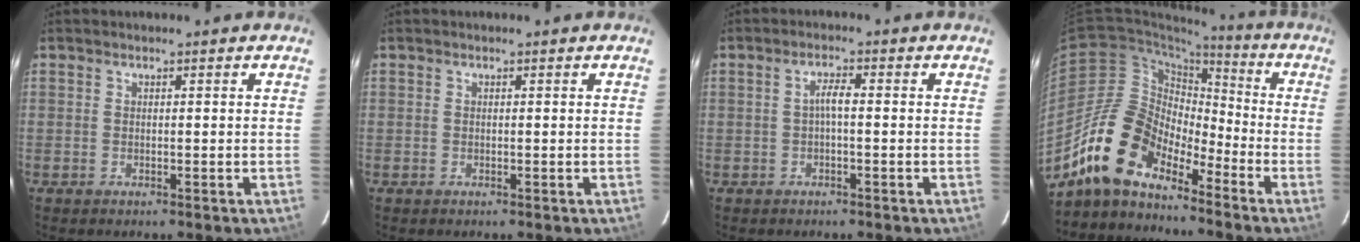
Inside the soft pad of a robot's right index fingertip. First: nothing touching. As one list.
[{"total": 0.0}, {"total": 2.1, "force": [-0.4, 0.4, 2.0], "torque": [-0.040, 0.008, -0.006]}, {"total": 14.3, "force": [-11.1, 6.1, 6.6], "torque": [-0.116, 0.013, -0.219]}]